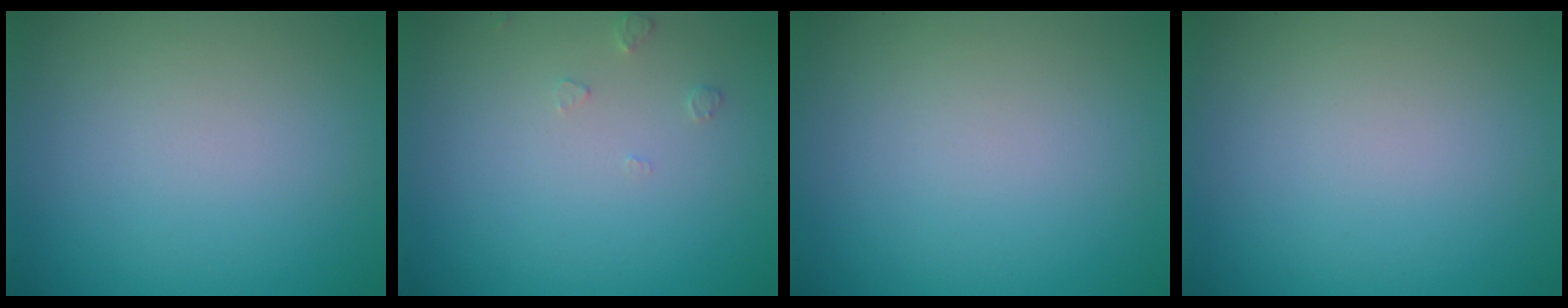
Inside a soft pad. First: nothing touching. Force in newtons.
{"total": 0.9, "press": 0.9, "slide": 0.2}
{"total": 0.0}
{"total": 0.0}